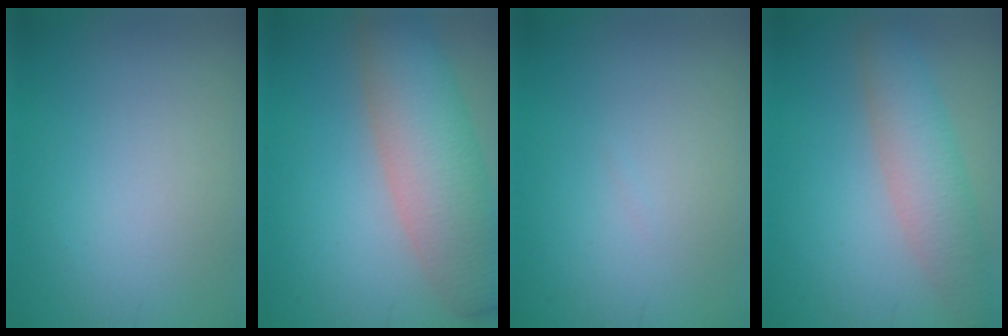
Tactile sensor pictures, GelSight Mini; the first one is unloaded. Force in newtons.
{"total": 8.2, "press": 8.2, "slide": 0.6}
{"total": 0.0}
{"total": 4.5, "press": 4.5, "slide": 0.2}